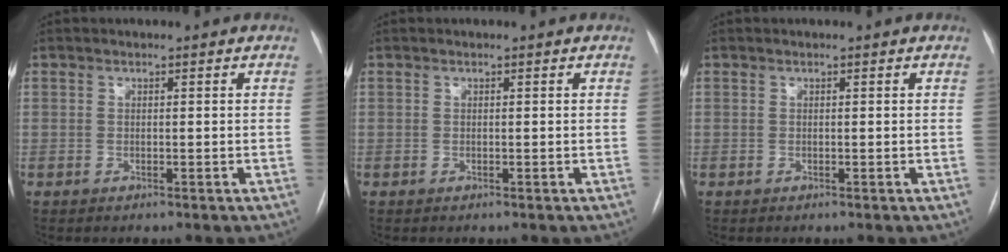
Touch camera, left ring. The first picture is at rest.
{"total": 0.0}
{"total": 0.0}